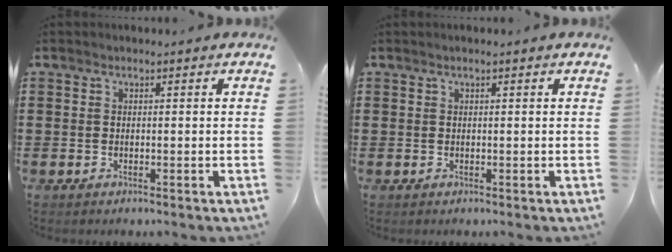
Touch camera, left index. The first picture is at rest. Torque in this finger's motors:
{"motor_torque": [0.02, -0.02, -0.01, 0.01]}